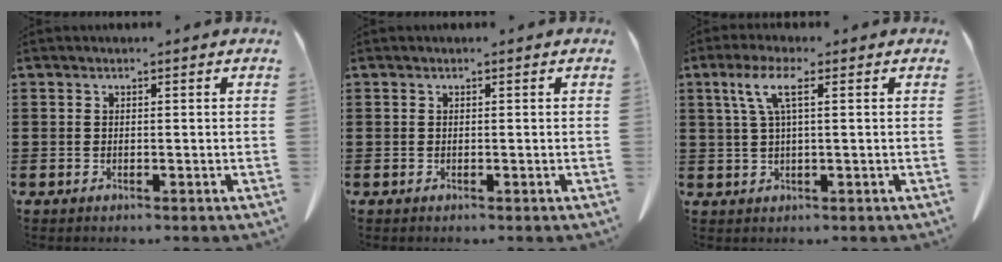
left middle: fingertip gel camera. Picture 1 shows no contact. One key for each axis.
{"total": 0.0}
{"total": 4.8, "fx": 1.6, "fy": 0.8, "fz": 4.4, "tx": -0.099, "ty": 0.003, "tz": 0.023}